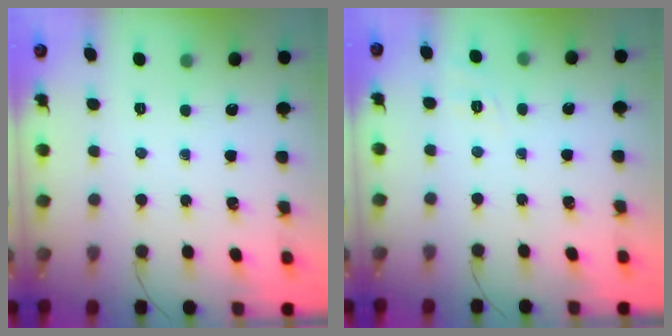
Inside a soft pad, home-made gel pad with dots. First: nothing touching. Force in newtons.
{"total": 1.8, "press": 0.1, "slide": 1.8}